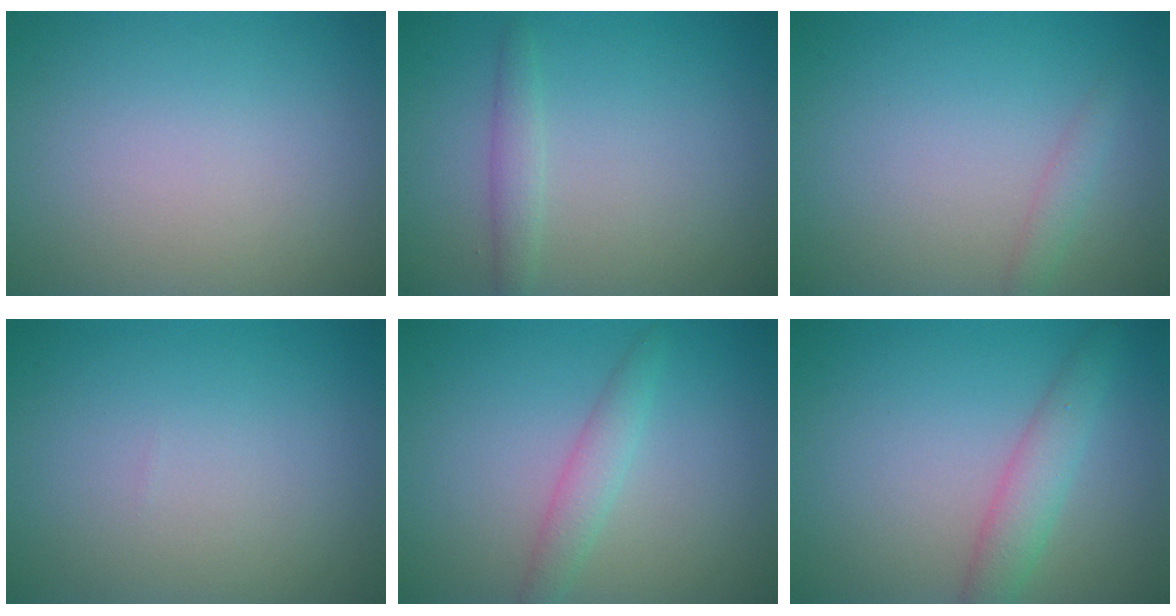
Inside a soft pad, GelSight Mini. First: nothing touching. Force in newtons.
{"total": 1.5, "press": 1.5, "slide": 0.1}
{"total": 1.2, "press": 1.2, "slide": 0.2}
{"total": 0.0}
{"total": 2.1, "press": 2.1, "slide": 0.1}
{"total": 2.8, "press": 2.8, "slide": 0.0}